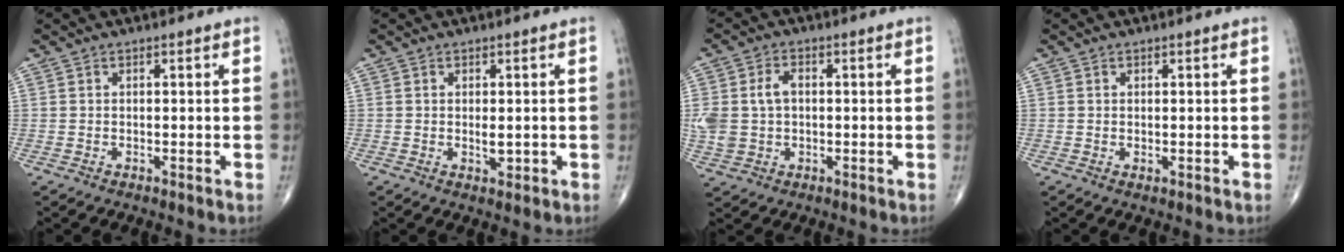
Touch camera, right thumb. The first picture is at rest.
{"total": 2.0, "force": [-0.1, 0.9, 1.7], "torque": [-0.028, -0.005, 0.001]}
{"total": 8.7, "force": [0.4, 6.3, 6.0], "torque": [-0.134, 0.016, 0.016]}
{"total": 0.5, "force": [0.0, 0.3, 0.4], "torque": [-0.009, -0.003, 0.003]}